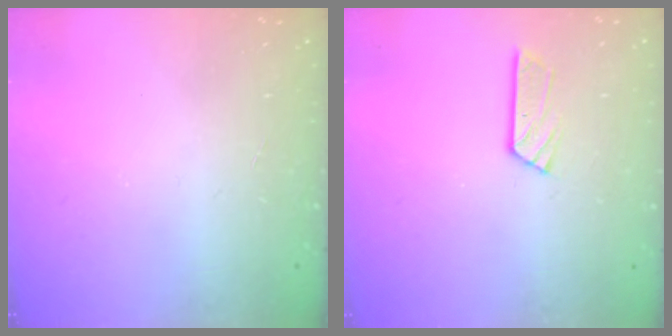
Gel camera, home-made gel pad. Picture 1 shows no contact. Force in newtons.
{"total": 4.0, "press": 4.0, "slide": 0.3}